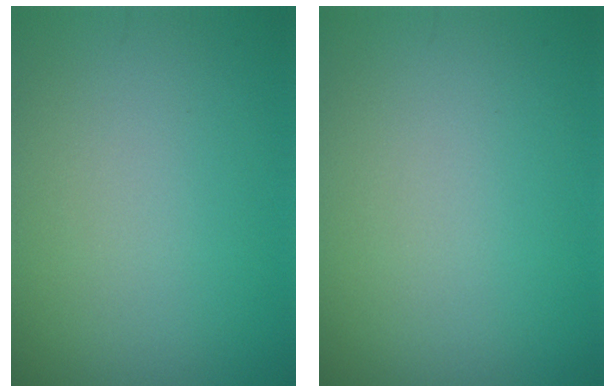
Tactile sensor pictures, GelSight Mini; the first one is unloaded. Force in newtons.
{"total": 0.0}